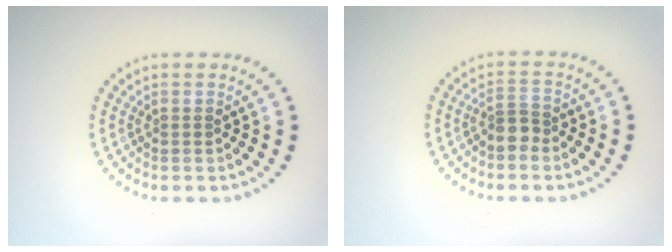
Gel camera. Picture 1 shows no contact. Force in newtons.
{"total": 1.9, "press": 1.6, "slide": 1.0}